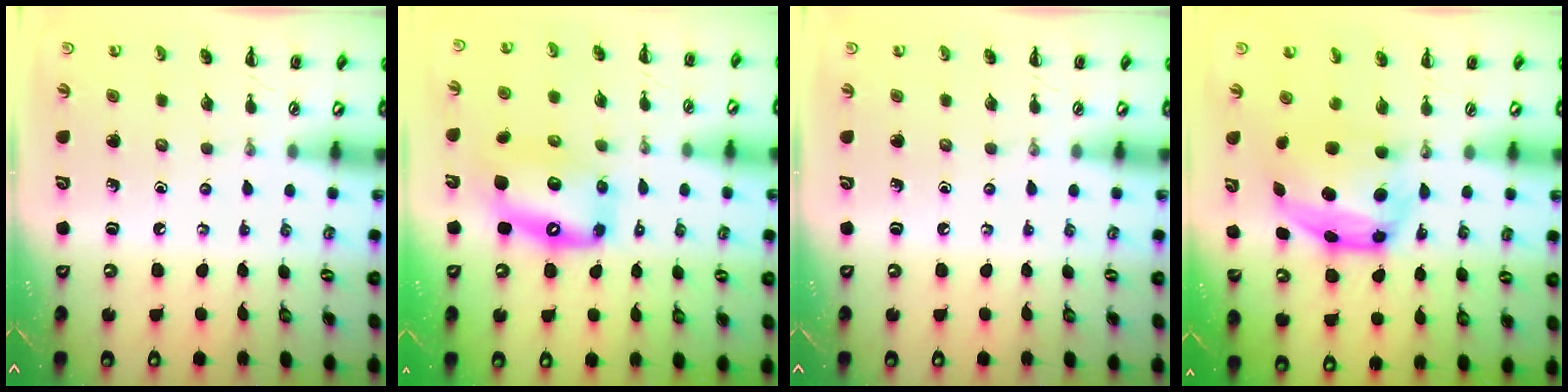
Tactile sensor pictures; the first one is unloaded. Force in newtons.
{"total": 13.1, "press": 12.5, "slide": 3.7}
{"total": 0.0}
{"total": 5.9, "press": 5.9, "slide": 0.7}